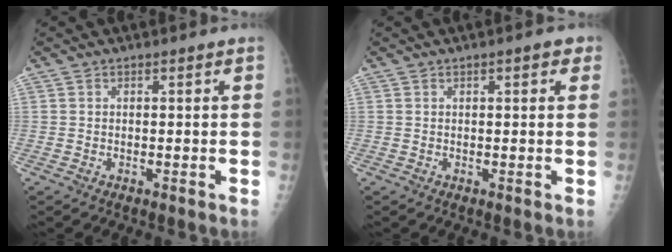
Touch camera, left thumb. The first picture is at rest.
{"total": 2.8, "force": [1.3, 0.9, 2.3], "torque": [-0.022, 0.001, 0.012]}